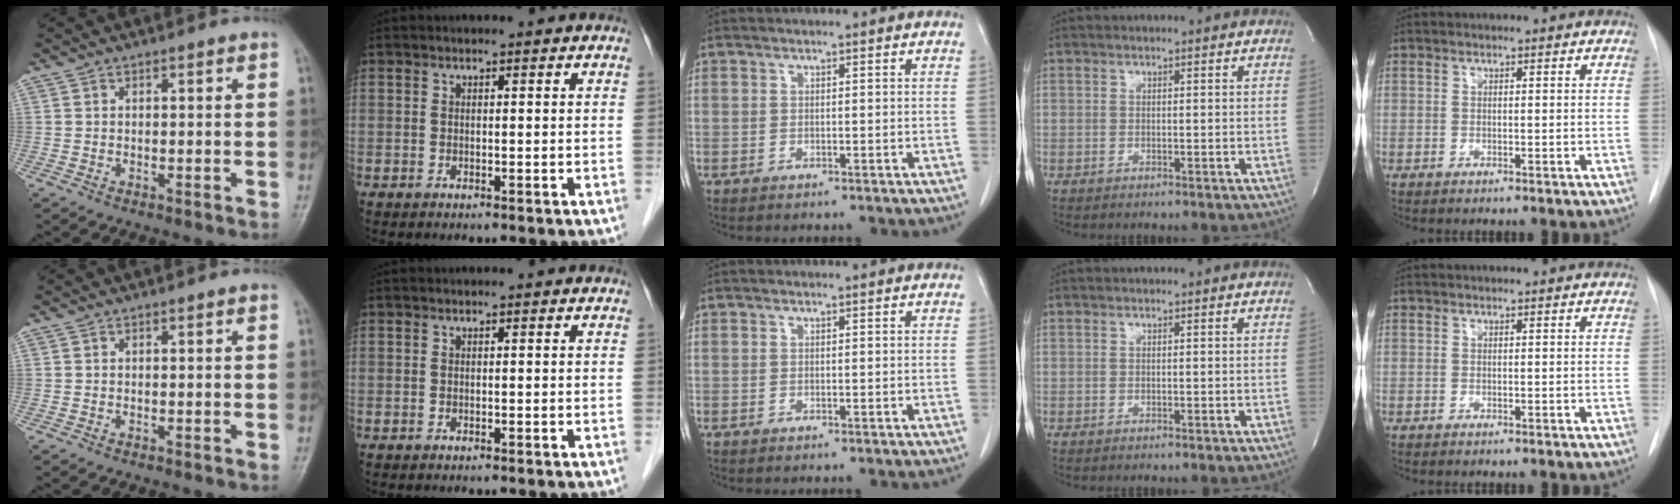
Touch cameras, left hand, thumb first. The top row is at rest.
{}